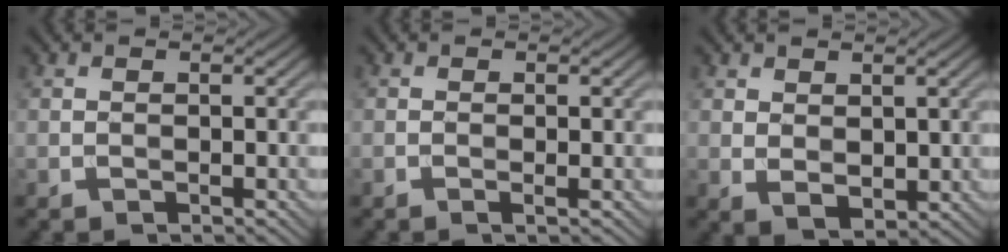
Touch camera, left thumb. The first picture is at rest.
{"total": 0.7, "force": [-0.2, 0.0, 0.7], "torque": [-0.014, -0.001, -0.006]}
{"total": 2.6, "force": [1.1, 1.6, 1.7], "torque": [-0.036, -0.009, 0.028]}